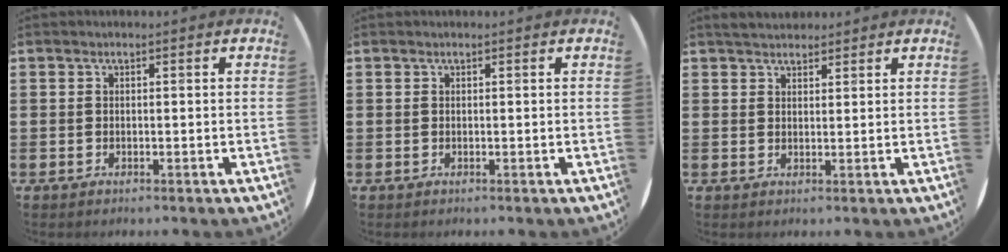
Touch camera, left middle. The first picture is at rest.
{"total": 0.0}
{"total": 2.6, "force": [2.5, 0.6, 0.2], "torque": [-0.010, 0.000, 0.048]}